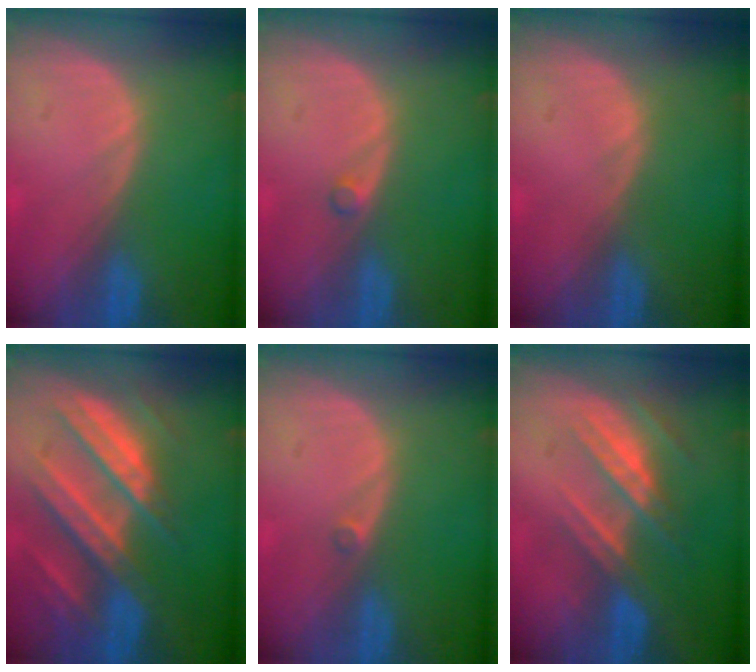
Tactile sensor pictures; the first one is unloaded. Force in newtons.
{"total": 0.9, "press": 0.9, "slide": 0.2}
{"total": 0.0}
{"total": 10.6, "press": 9.4, "slide": 5.0}
{"total": 0.8, "press": 0.6, "slide": 0.4}
{"total": 7.2, "press": 6.6, "slide": 2.9}